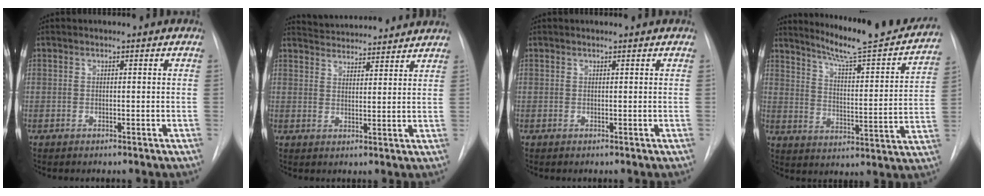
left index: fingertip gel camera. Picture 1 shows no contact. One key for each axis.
{"total": 13.6, "fx": 13.1, "fy": 2.0, "fz": 3.2, "tx": -0.049, "ty": 0.023, "tz": 0.177}
{"total": 0.6, "fx": 0.6, "fy": -0.1, "fz": 0.1, "tx": -0.007, "ty": 0.002, "tz": 0.009}
{"total": 21.8, "fx": 19.8, "fy": 1.2, "fz": 8.9, "tx": -0.128, "ty": -0.062, "tz": 0.261}